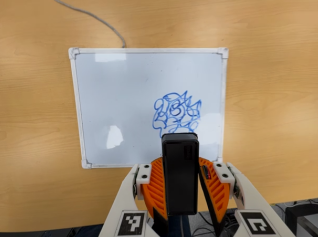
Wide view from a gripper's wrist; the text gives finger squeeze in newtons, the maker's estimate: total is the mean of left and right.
{"total": 5.8, "left": 5.5, "right": 6.0}